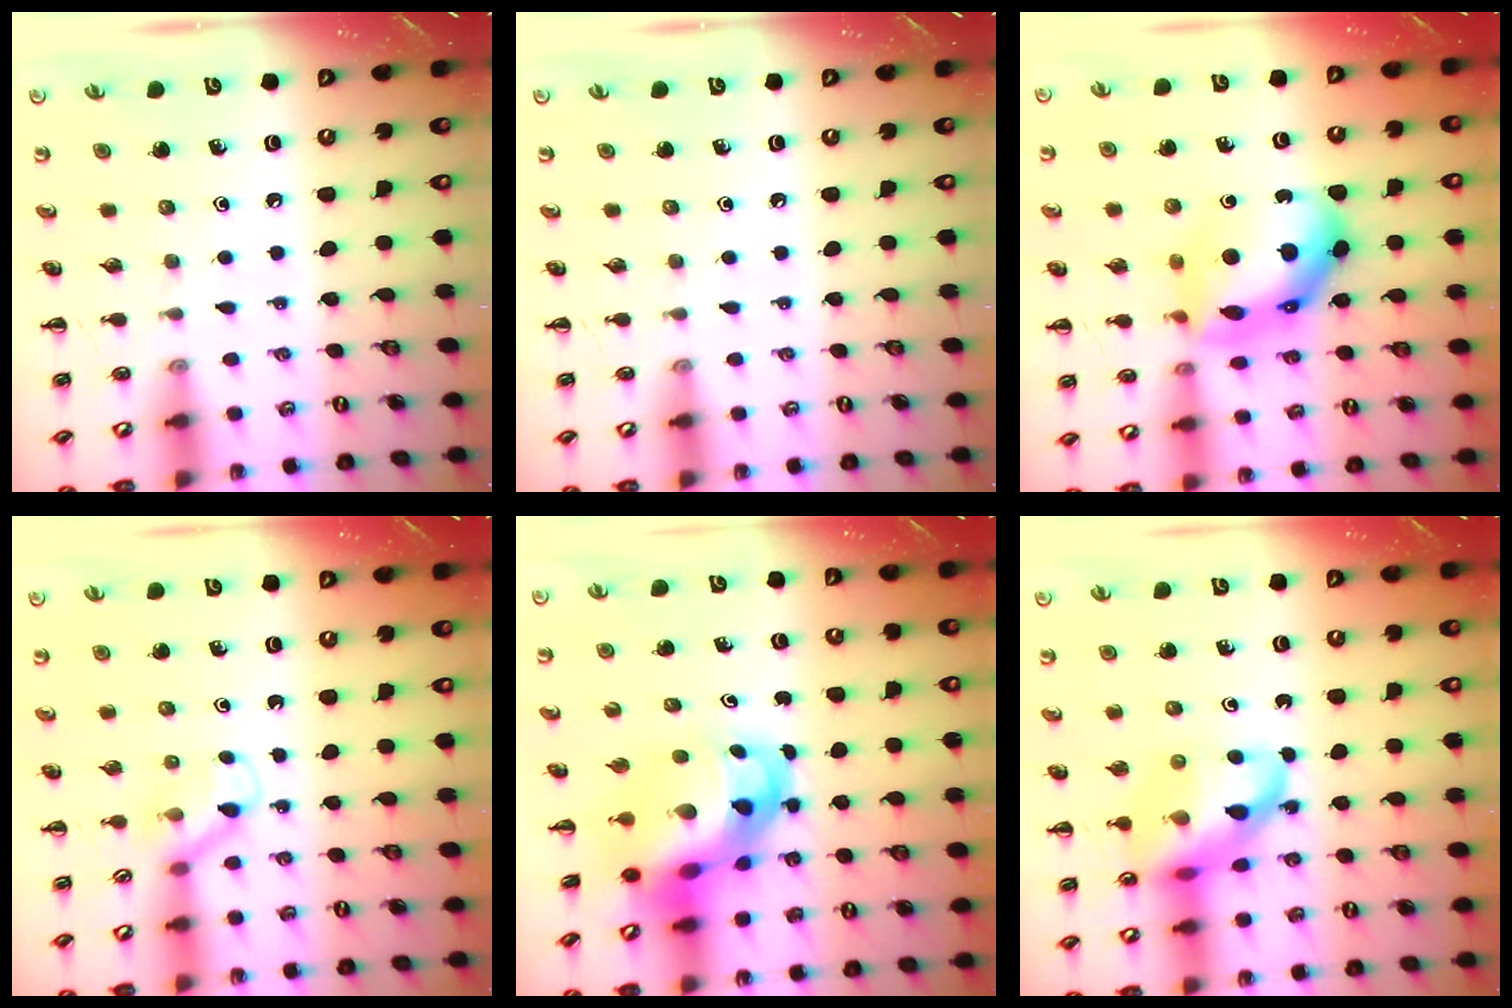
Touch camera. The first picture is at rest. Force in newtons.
{"total": 0.0}
{"total": 15.3, "press": 15.3, "slide": 0.9}
{"total": 2.9, "press": 2.7, "slide": 1.1}
{"total": 7.8, "press": 7.5, "slide": 2.2}
{"total": 15.1, "press": 14.6, "slide": 3.8}